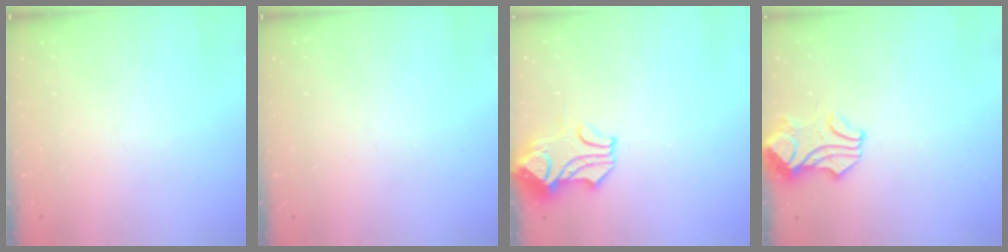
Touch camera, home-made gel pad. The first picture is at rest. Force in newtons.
{"total": 0.0}
{"total": 1.5, "press": 0.8, "slide": 1.3}
{"total": 1.6, "press": 1.4, "slide": 0.8}